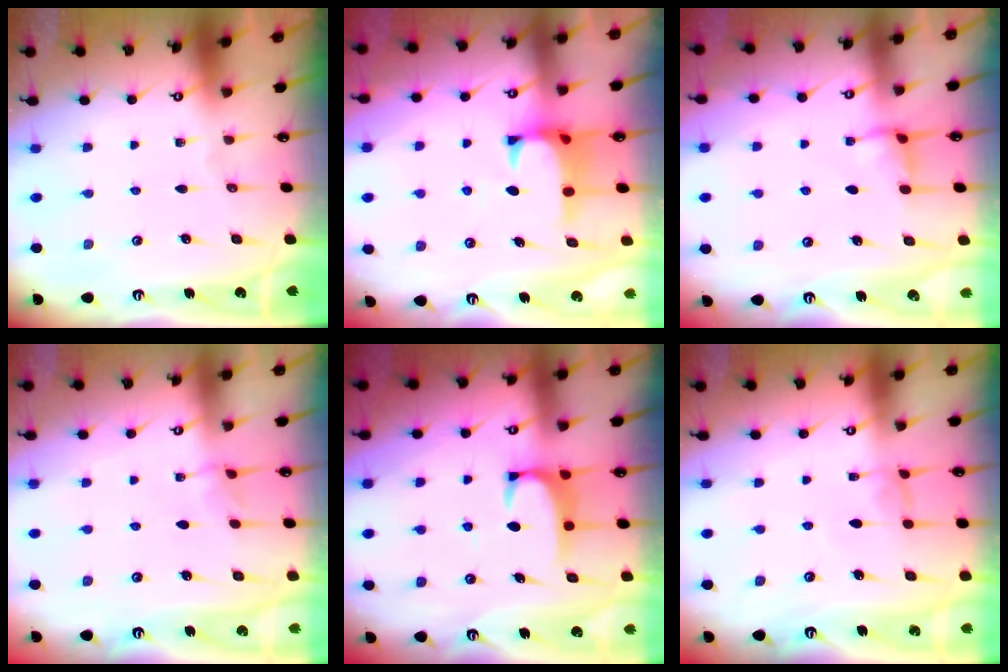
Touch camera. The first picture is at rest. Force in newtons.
{"total": 1.0, "press": 0.7, "slide": 0.8}
{"total": 1.5, "press": 1.3, "slide": 0.7}
{"total": 3.2, "press": 3.2, "slide": 0.4}
{"total": 2.3, "press": 2.3, "slide": 0.3}
{"total": 1.1, "press": 1.0, "slide": 0.5}